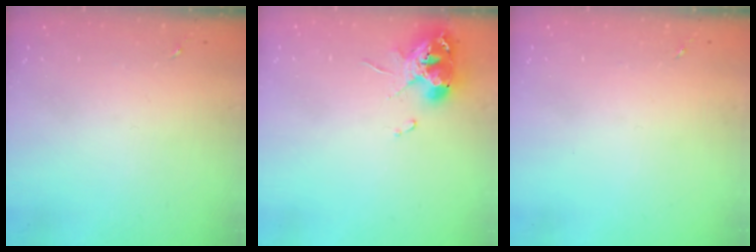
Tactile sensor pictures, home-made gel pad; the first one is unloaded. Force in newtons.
{"total": 11.1, "press": 11.0, "slide": 1.2}
{"total": 0.0}